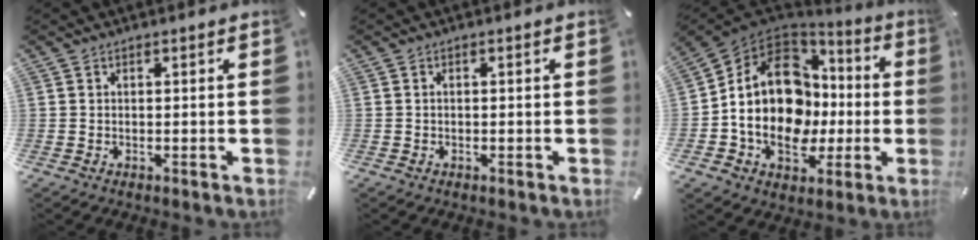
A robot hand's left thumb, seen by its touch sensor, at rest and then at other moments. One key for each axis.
{"total": 0.6, "fx": -0.2, "fy": 0.4, "fz": 0.4, "tx": -0.008, "ty": 0.002, "tz": -0.005}
{"total": 18.6, "fx": -1.0, "fy": 14.7, "fz": 11.2, "tx": -0.218, "ty": 0.008, "tz": -0.012}